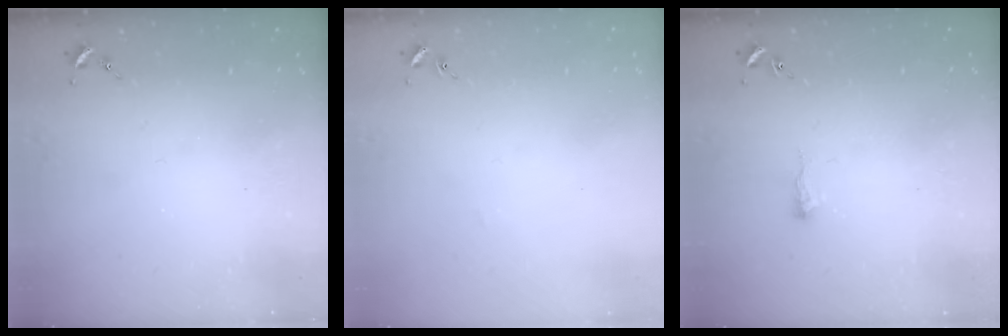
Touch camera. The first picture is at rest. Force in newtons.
{"total": 1.1, "press": 1.1, "slide": 0.2}
{"total": 4.4, "press": 4.3, "slide": 0.6}